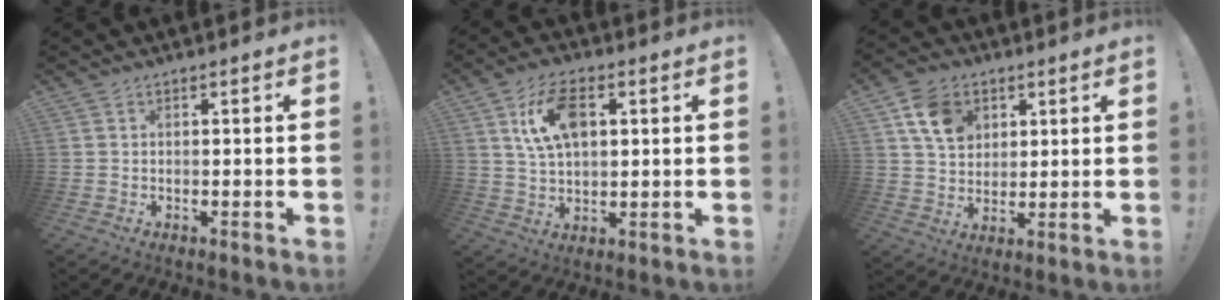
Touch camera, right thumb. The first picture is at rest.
{"total": 12.3, "force": [3.9, 7.1, 9.3], "torque": [-0.159, 0.007, 0.071]}
{"total": 11.4, "force": [5.2, 8.7, 5.3], "torque": [-0.079, -0.016, 0.103]}